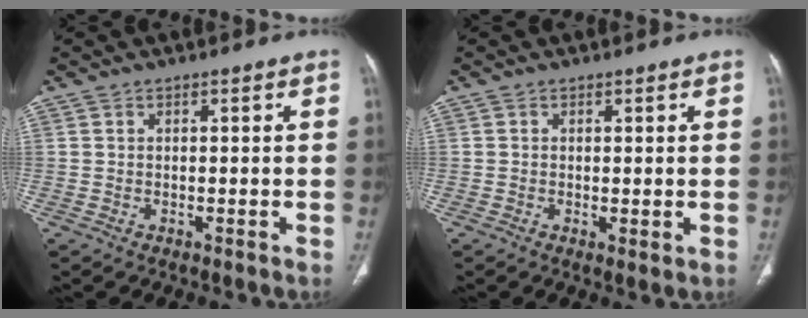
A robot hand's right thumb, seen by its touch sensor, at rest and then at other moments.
{"total": 1.4, "force": [-0.2, 0.4, 1.3], "torque": [-0.028, -0.008, -0.001]}